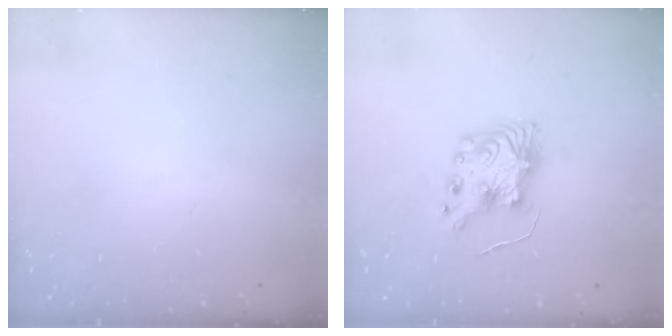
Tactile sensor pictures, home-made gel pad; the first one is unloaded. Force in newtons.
{"total": 9.1, "press": 9.1, "slide": 0.3}